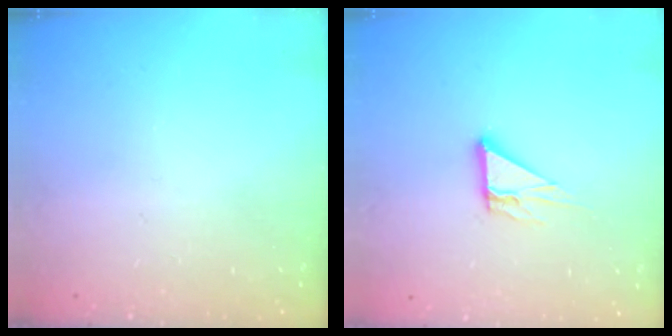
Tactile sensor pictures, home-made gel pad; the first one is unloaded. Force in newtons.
{"total": 5.5, "press": 5.5, "slide": 0.3}